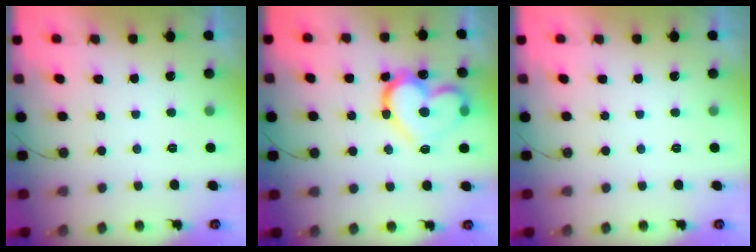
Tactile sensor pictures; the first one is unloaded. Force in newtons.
{"total": 18.2, "press": 18.0, "slide": 2.0}
{"total": 0.0}